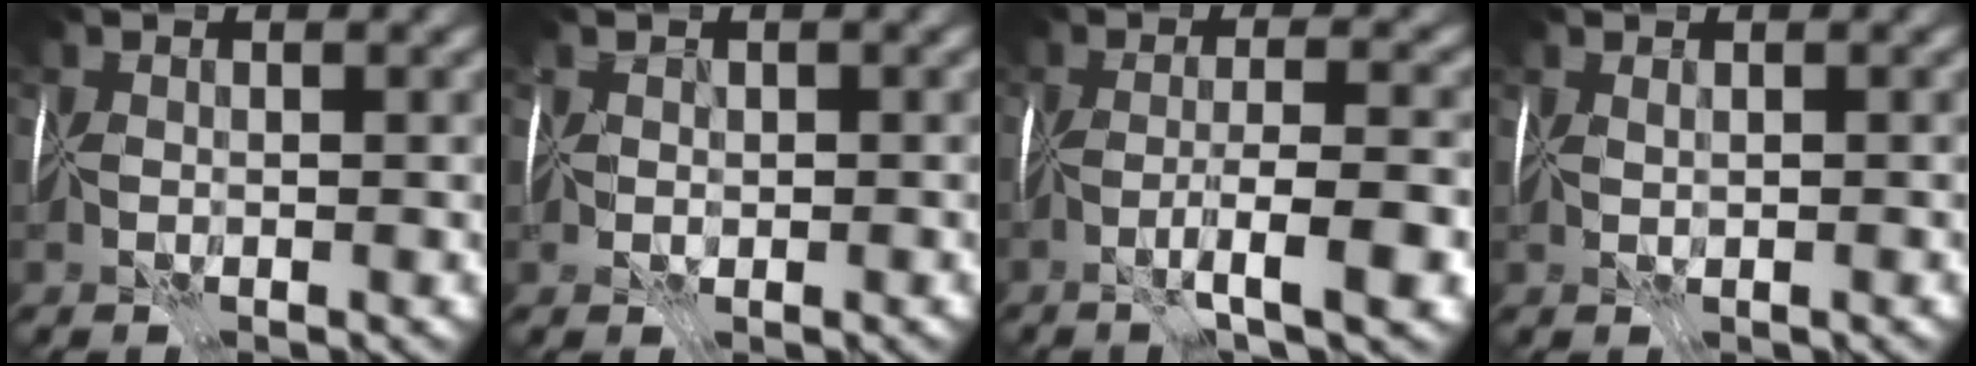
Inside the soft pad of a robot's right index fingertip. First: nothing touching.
{"total": 0.7, "force": [0.3, 0.6, 0.0], "torque": [0.009, 0.001, 0.002]}
{"total": 4.8, "force": [-2.4, -0.4, 4.1], "torque": [-0.059, -0.002, -0.045]}
{"total": 0.8, "force": [0.3, -0.7, -0.2], "torque": [0.007, -0.001, 0.006]}